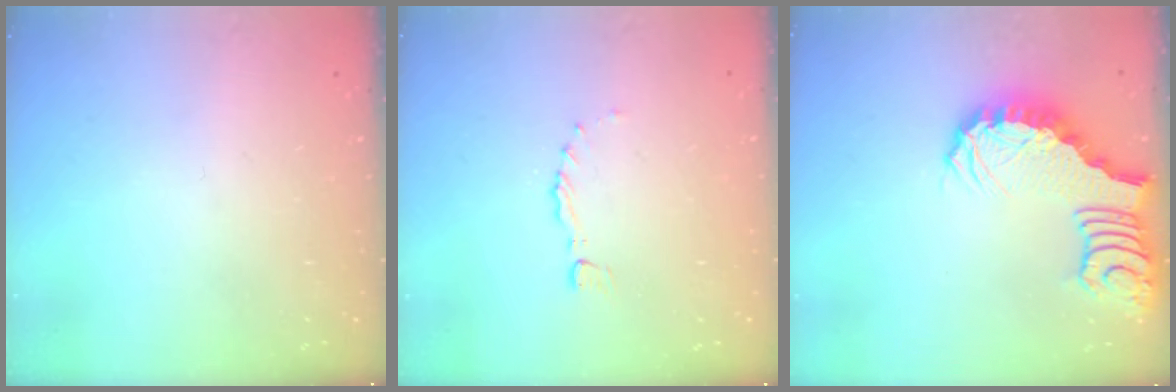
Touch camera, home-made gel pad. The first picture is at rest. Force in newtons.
{"total": 0.0}
{"total": 3.4, "press": 3.3, "slide": 0.8}